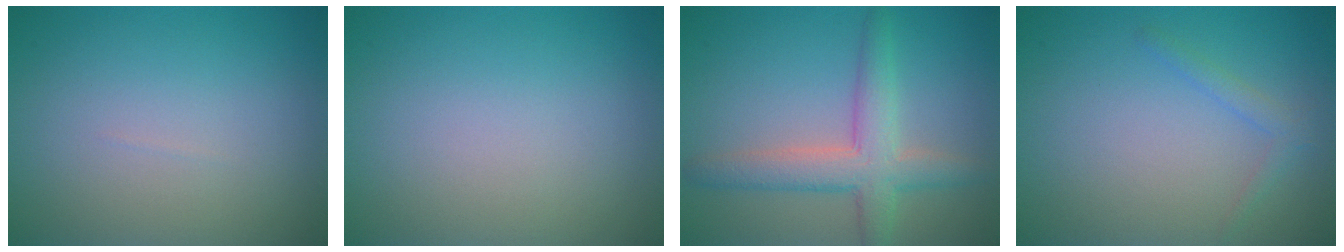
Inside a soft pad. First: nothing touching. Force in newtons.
{"total": 0.0}
{"total": 4.5, "press": 4.5, "slide": 0.1}
{"total": 1.3, "press": 1.3, "slide": 0.1}